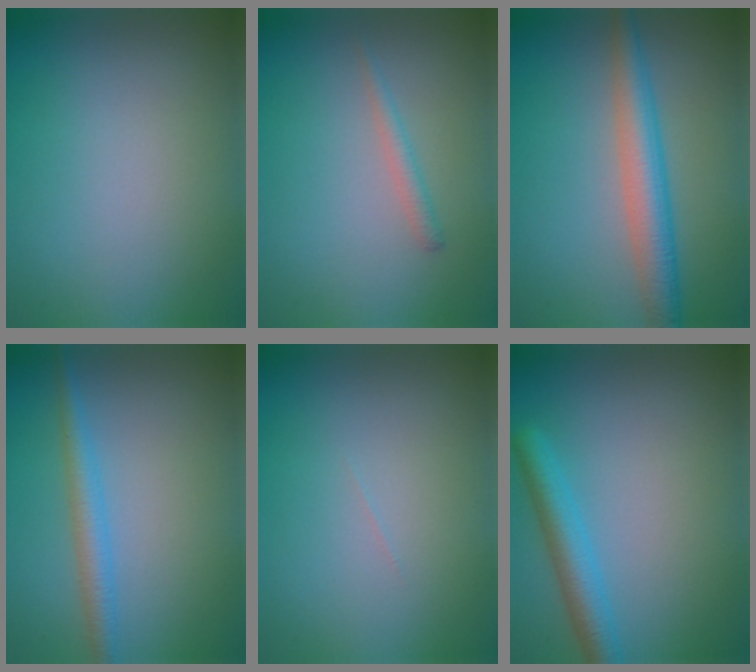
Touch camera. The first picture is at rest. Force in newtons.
{"total": 1.2, "press": 1.2, "slide": 0.1}
{"total": 4.8, "press": 4.8, "slide": 0.1}
{"total": 2.7, "press": 2.7, "slide": 0.0}
{"total": 0.0}
{"total": 3.7, "press": 3.7, "slide": 0.2}